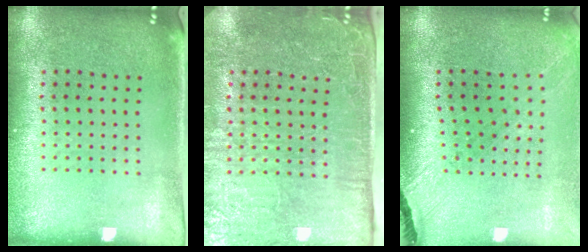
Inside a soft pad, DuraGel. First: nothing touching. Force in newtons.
{"total": 4.7, "press": 4.0, "slide": 2.4}
{"total": 1.5, "press": 1.5, "slide": 0.4}